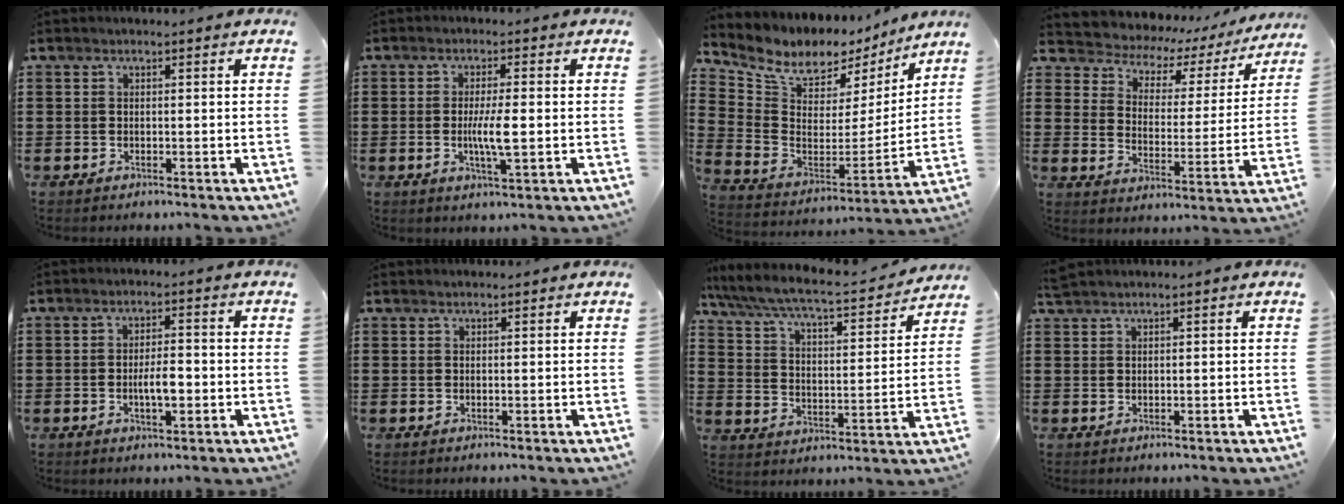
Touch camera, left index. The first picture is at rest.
{"total": 5.3, "force": [-0.4, 0.8, 5.2], "torque": [-0.097, -0.004, -0.011]}
{"total": 8.0, "force": [6.5, 4.1, 2.3], "torque": [-0.072, -0.048, 0.113]}
{"total": 3.3, "force": [2.6, 1.9, 0.7], "torque": [-0.037, -0.026, 0.033]}
{"total": 4.1, "force": [-0.7, 1.5, 3.8], "torque": [-0.060, 0.002, -0.015]}
{"total": 0.6, "force": [0.6, 0.1, 0.1], "torque": [-0.003, 0.000, 0.012]}
{"total": 6.3, "force": [5.7, 0.4, 2.7], "torque": [-0.078, -0.039, 0.091]}
{"total": 1.3, "force": [1.2, 0.1, 0.4], "torque": [-0.011, 0.000, 0.024]}